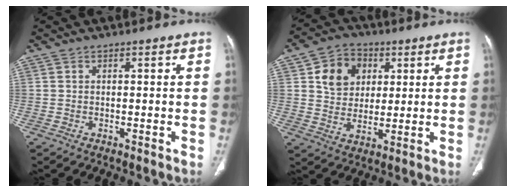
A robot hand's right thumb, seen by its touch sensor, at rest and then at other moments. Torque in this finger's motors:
{"motor_torque": [-0.67, 0.94, 0.12, 0.01, 0.16]}